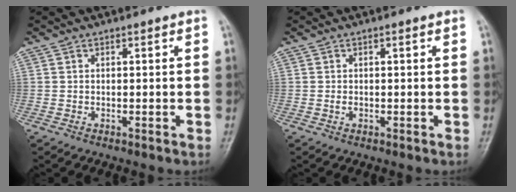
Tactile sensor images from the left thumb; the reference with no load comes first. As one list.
[{"total": 0.9, "force": [0.0, 0.4, 0.7], "torque": [-0.010, 0.003, 0.001]}]